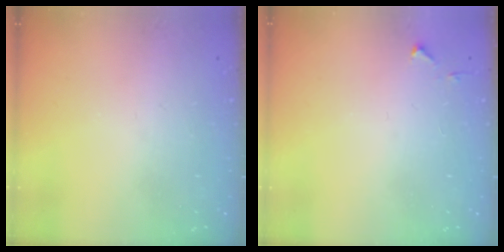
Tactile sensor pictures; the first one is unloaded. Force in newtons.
{"total": 3.7, "press": 3.7, "slide": 0.6}